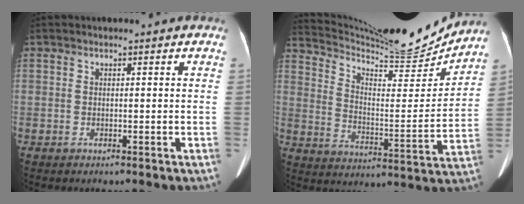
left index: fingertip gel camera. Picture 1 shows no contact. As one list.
[{"total": 20.0, "force": [19.1, 1.4, 5.9], "torque": [-0.115, -0.043, 0.281]}]